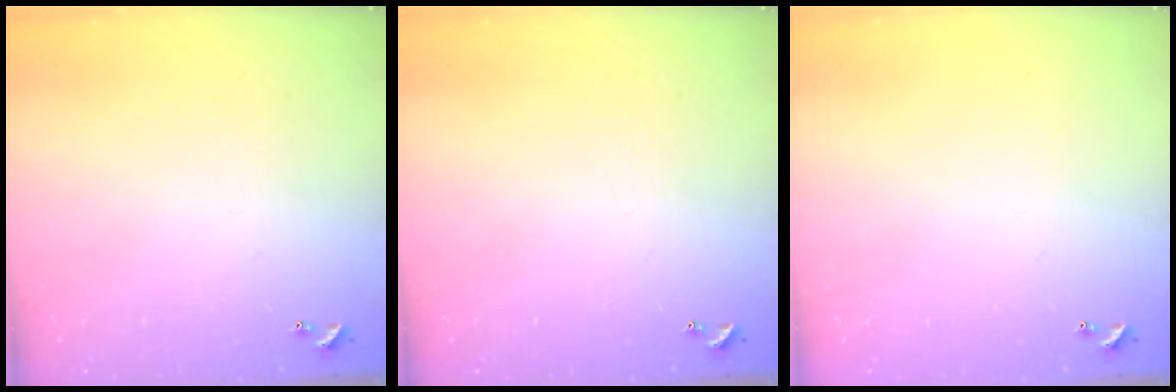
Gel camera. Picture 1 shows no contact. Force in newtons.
{"total": 0.0}
{"total": 0.0}